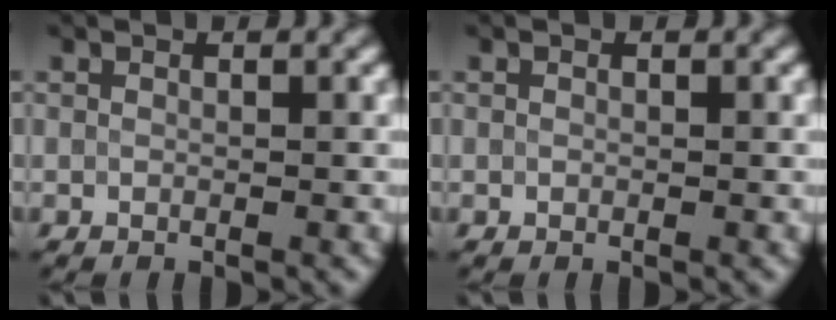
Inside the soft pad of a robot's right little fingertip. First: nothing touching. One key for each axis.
{"total": 0.0}